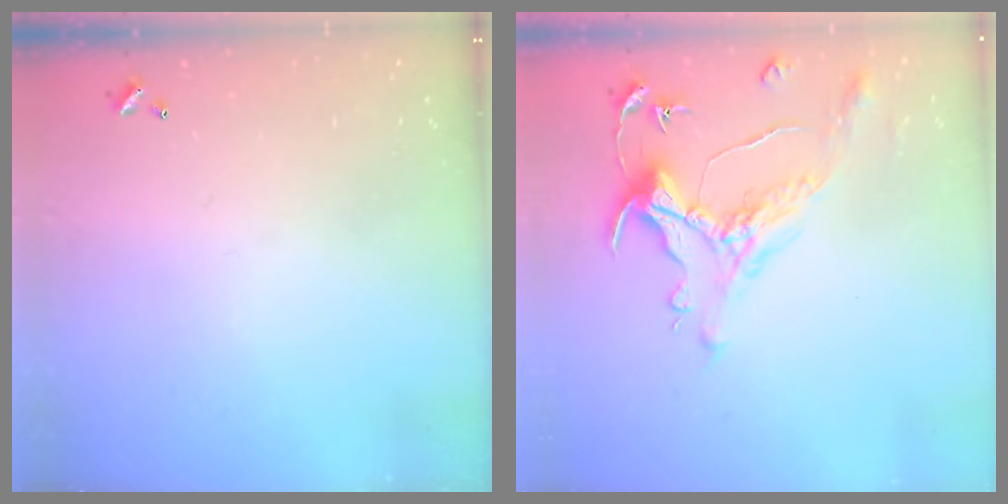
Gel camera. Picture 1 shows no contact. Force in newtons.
{"total": 0.9, "press": 0.2, "slide": 0.9}